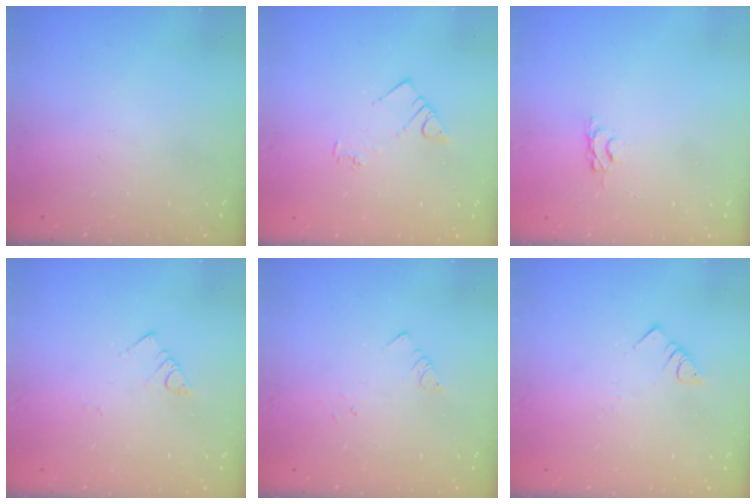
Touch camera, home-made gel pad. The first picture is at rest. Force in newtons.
{"total": 4.2, "press": 4.2, "slide": 0.5}
{"total": 3.1, "press": 3.0, "slide": 0.5}
{"total": 2.7, "press": 2.6, "slide": 0.5}
{"total": 1.8, "press": 1.8, "slide": 0.2}
{"total": 3.0, "press": 3.0, "slide": 0.1}